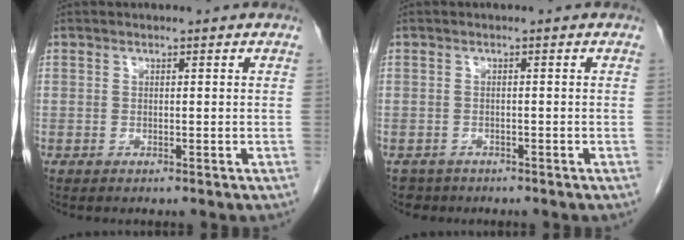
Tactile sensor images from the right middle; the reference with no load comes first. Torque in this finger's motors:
{"motor_torque": [-0.42, -0.25, 0.00, -0.02]}